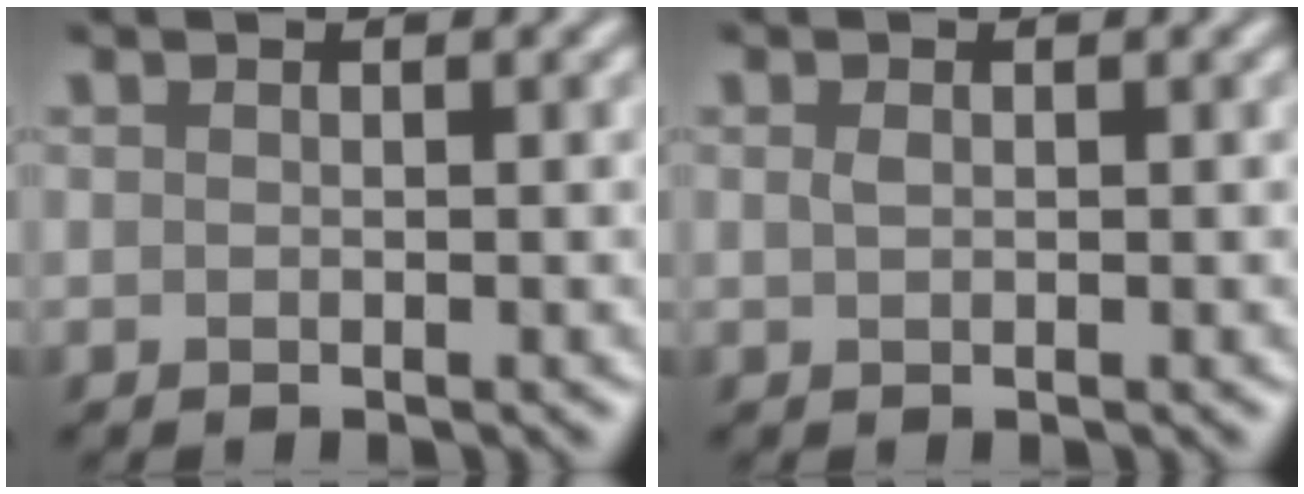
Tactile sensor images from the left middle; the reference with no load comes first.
{"total": 0.7, "force": [0.1, 0.4, 0.5], "torque": [-0.013, 0.001, 0.003]}